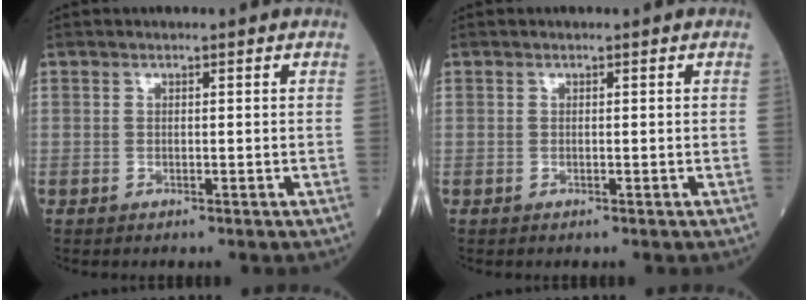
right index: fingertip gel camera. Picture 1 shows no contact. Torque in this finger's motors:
{"motor_torque": [0.02, 0.01, 0.00, -0.01]}